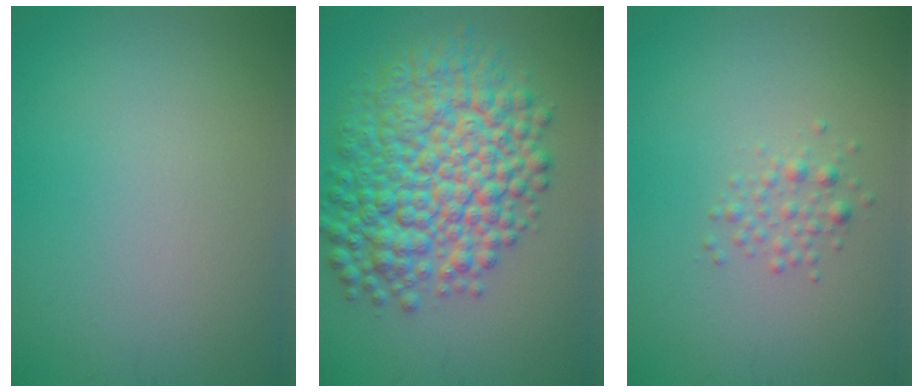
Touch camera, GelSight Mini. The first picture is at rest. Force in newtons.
{"total": 10.0, "press": 10.0, "slide": 0.1}
{"total": 1.4, "press": 1.4, "slide": 0.1}